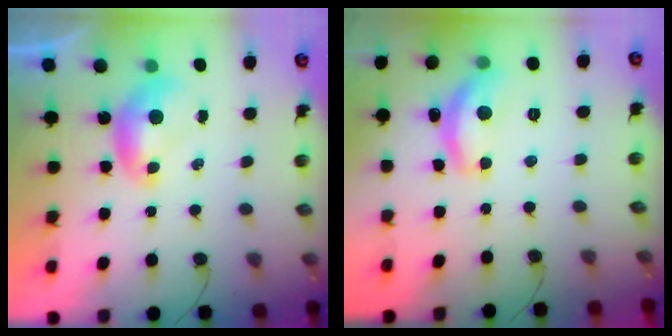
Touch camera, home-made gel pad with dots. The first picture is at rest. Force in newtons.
{"total": 9.7, "press": 9.7, "slide": 0.8}